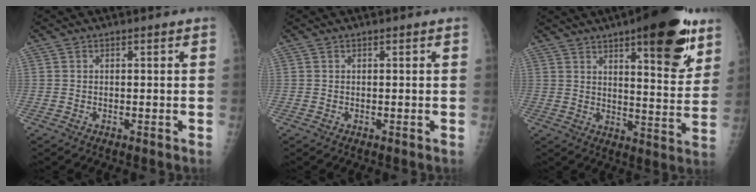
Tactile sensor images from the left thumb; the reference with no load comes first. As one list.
[{"total": 0.0}, {"total": 19.2, "force": [11.0, 5.9, 14.6], "torque": [-0.166, -0.053, 0.153]}]